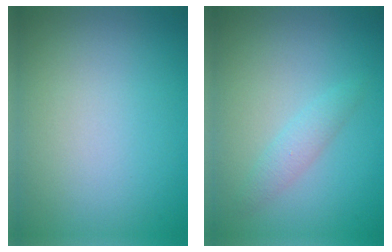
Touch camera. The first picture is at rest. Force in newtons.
{"total": 1.5, "press": 1.5, "slide": 0.0}